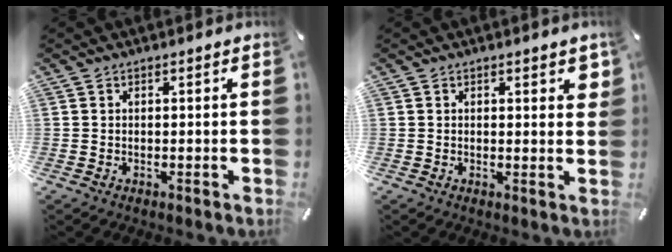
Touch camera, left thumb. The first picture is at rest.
{"total": 2.4, "force": [1.2, 1.1, 1.7], "torque": [-0.021, -0.003, 0.018]}